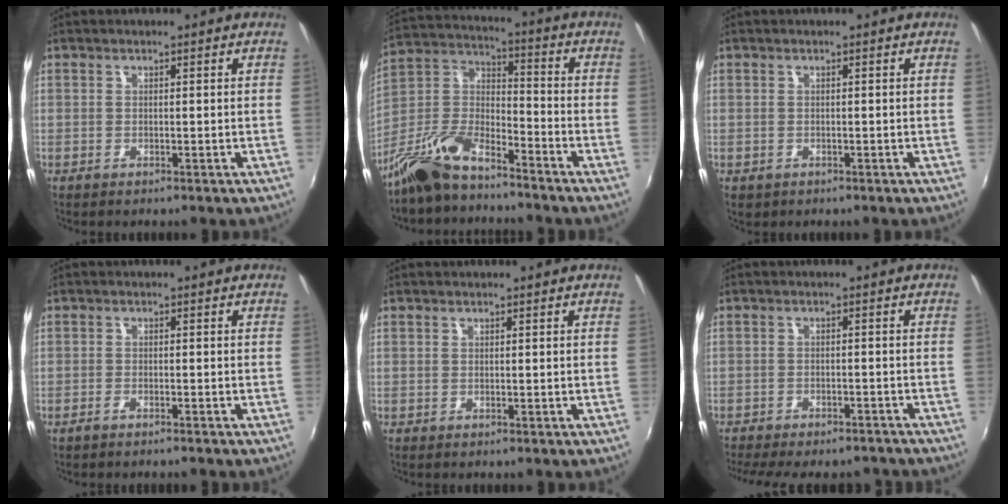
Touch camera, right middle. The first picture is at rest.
{"total": 13.0, "force": [-9.8, 4.7, 7.3], "torque": [-0.170, 0.004, -0.194]}
{"total": 0.7, "force": [-0.2, 0.6, 0.4], "torque": [-0.007, -0.004, -0.003]}
{"total": 2.1, "force": [-1.8, 0.4, 0.9], "torque": [-0.028, -0.003, -0.037]}
{"total": 0.0}
{"total": 14.8, "force": [-12.8, 4.1, 6.1], "torque": [-0.135, -0.017, -0.168]}